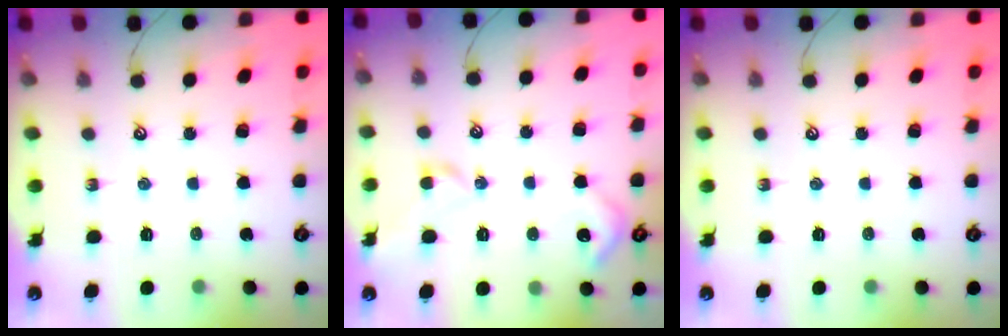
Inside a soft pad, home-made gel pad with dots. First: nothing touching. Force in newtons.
{"total": 5.4, "press": 5.4, "slide": 0.8}
{"total": 0.0}